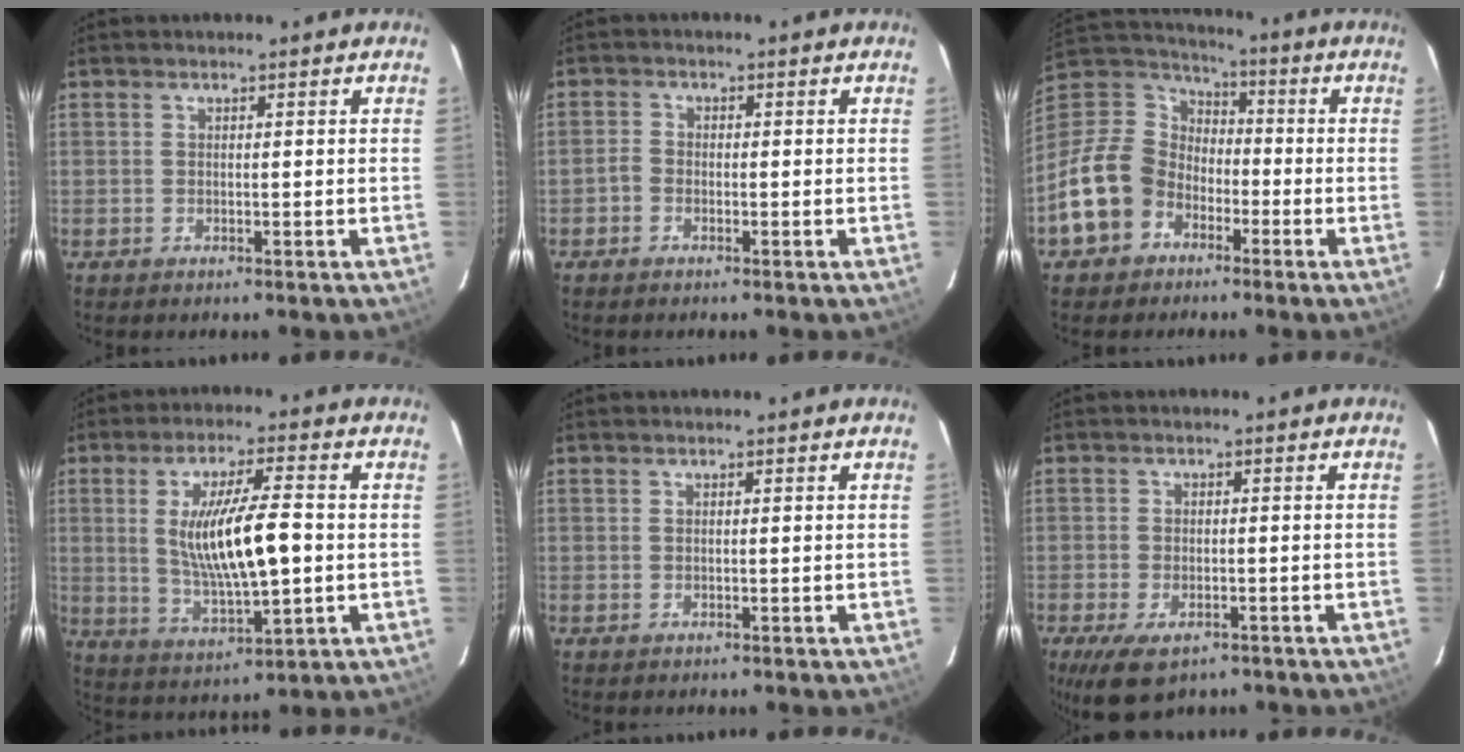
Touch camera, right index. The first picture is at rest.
{"total": 1.6, "force": [-1.2, 1.1, 0.4], "torque": [-0.007, 0.002, -0.026]}
{"total": 15.2, "force": [-7.1, 12.1, 5.7], "torque": [-0.148, 0.028, -0.121]}
{"total": 13.3, "force": [0.1, 3.1, 13.0], "torque": [-0.238, -0.011, 0.016]}
{"total": 0.0}
{"total": 8.0, "force": [-5.0, 4.0, 4.8], "torque": [-0.111, -0.026, -0.082]}